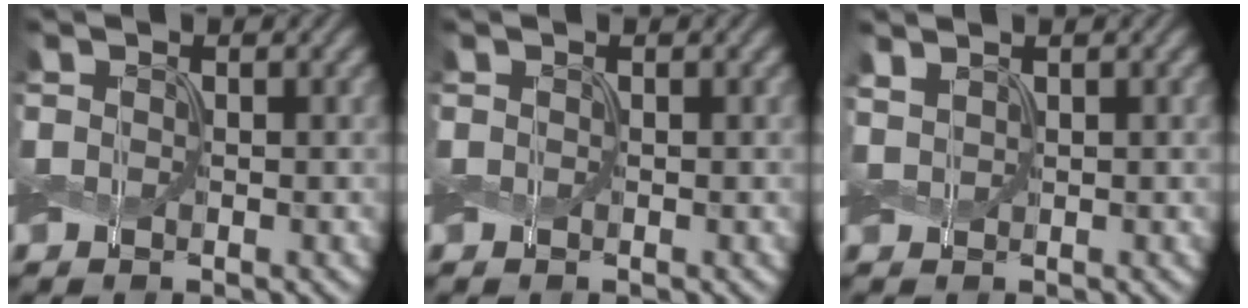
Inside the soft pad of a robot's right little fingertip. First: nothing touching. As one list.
[{"total": 0.0}, {"total": 1.0, "force": [0.8, 0.3, 0.5], "torque": [-0.012, 0.006, 0.017]}]